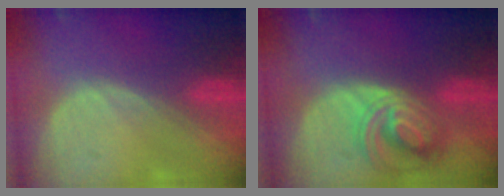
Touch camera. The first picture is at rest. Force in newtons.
{"total": 7.1, "press": 6.9, "slide": 1.8}